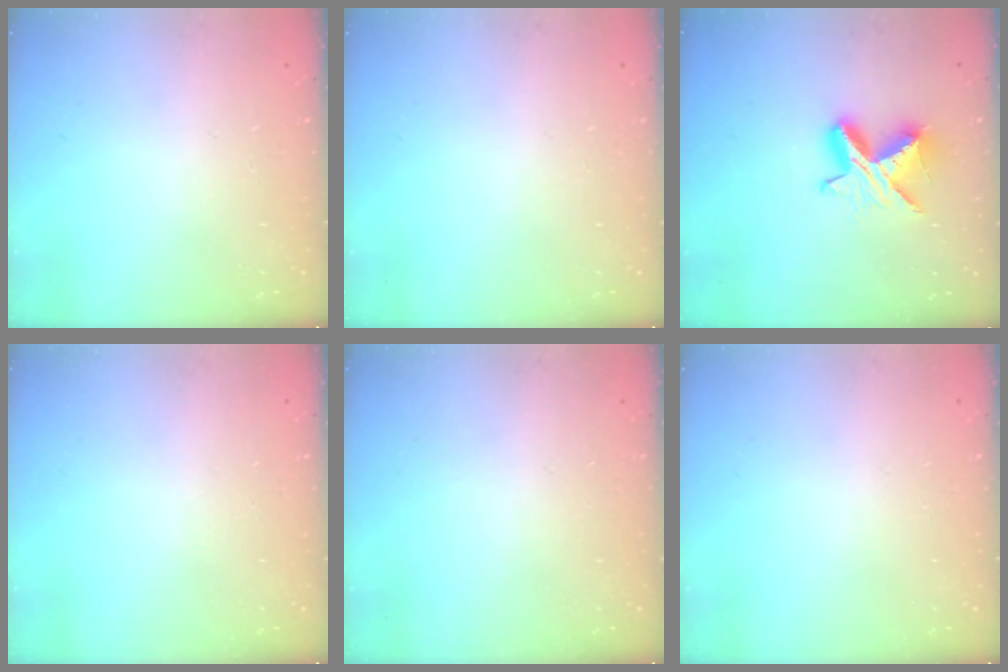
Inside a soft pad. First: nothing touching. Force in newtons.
{"total": 0.0}
{"total": 9.5, "press": 9.5, "slide": 0.6}
{"total": 0.0}
{"total": 0.0}
{"total": 0.0}